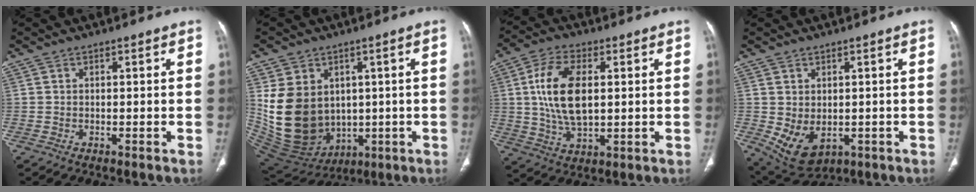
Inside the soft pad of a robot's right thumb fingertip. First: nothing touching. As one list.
[{"total": 18.0, "force": [1.7, 14.2, 10.9], "torque": [-0.188, -0.011, 0.073]}, {"total": 13.2, "force": [2.0, 6.8, 11.1], "torque": [-0.214, -0.004, 0.039]}, {"total": 8.0, "force": [-1.1, 5.5, 5.7], "torque": [-0.093, -0.008, 0.008]}]